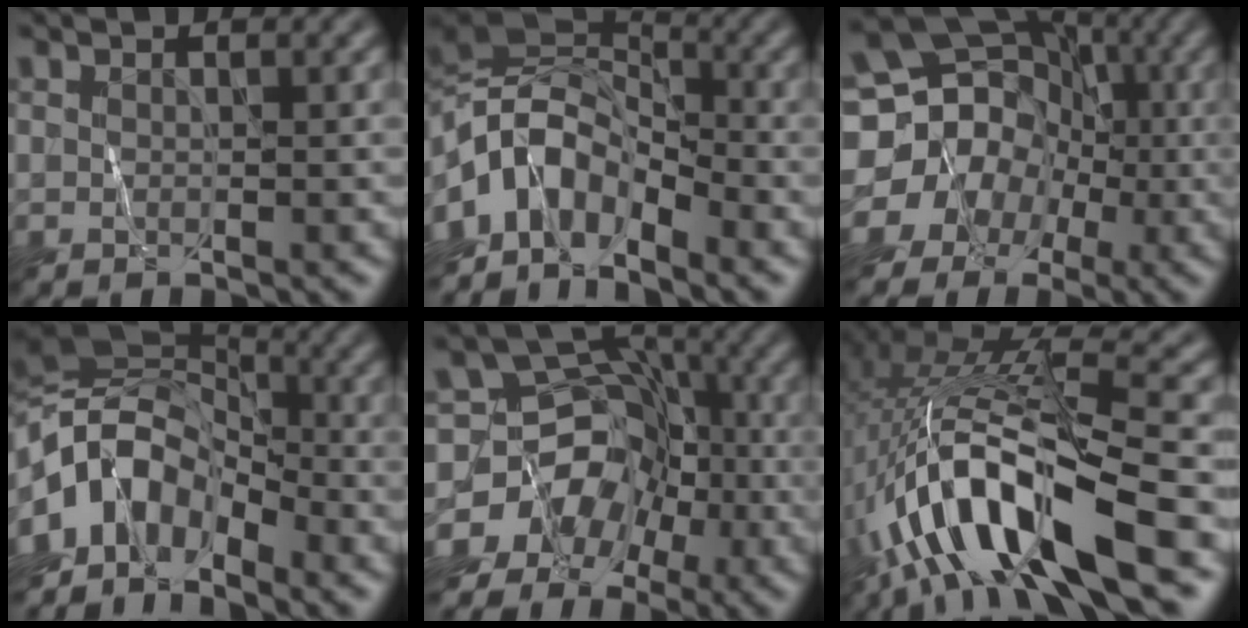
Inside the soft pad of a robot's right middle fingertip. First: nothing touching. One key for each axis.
{"total": 7.6, "fx": -4.7, "fy": 3.9, "fz": 4.5, "tx": -0.074, "ty": 0.015, "tz": -0.101}
{"total": 14.0, "fx": -2.9, "fy": 13.2, "fz": 3.5, "tx": -0.091, "ty": 0.020, "tz": -0.080}
{"total": 8.1, "fx": -4.5, "fy": 4.7, "fz": 4.8, "tx": -0.080, "ty": 0.016, "tz": -0.099}
{"total": 7.9, "fx": -4.4, "fy": 6.4, "fz": 1.2, "tx": -0.001, "ty": 0.010, "tz": -0.091}
{"total": 12.1, "fx": -4.4, "fy": 3.1, "fz": 10.8, "tx": -0.220, "ty": 0.017, "tz": -0.071}